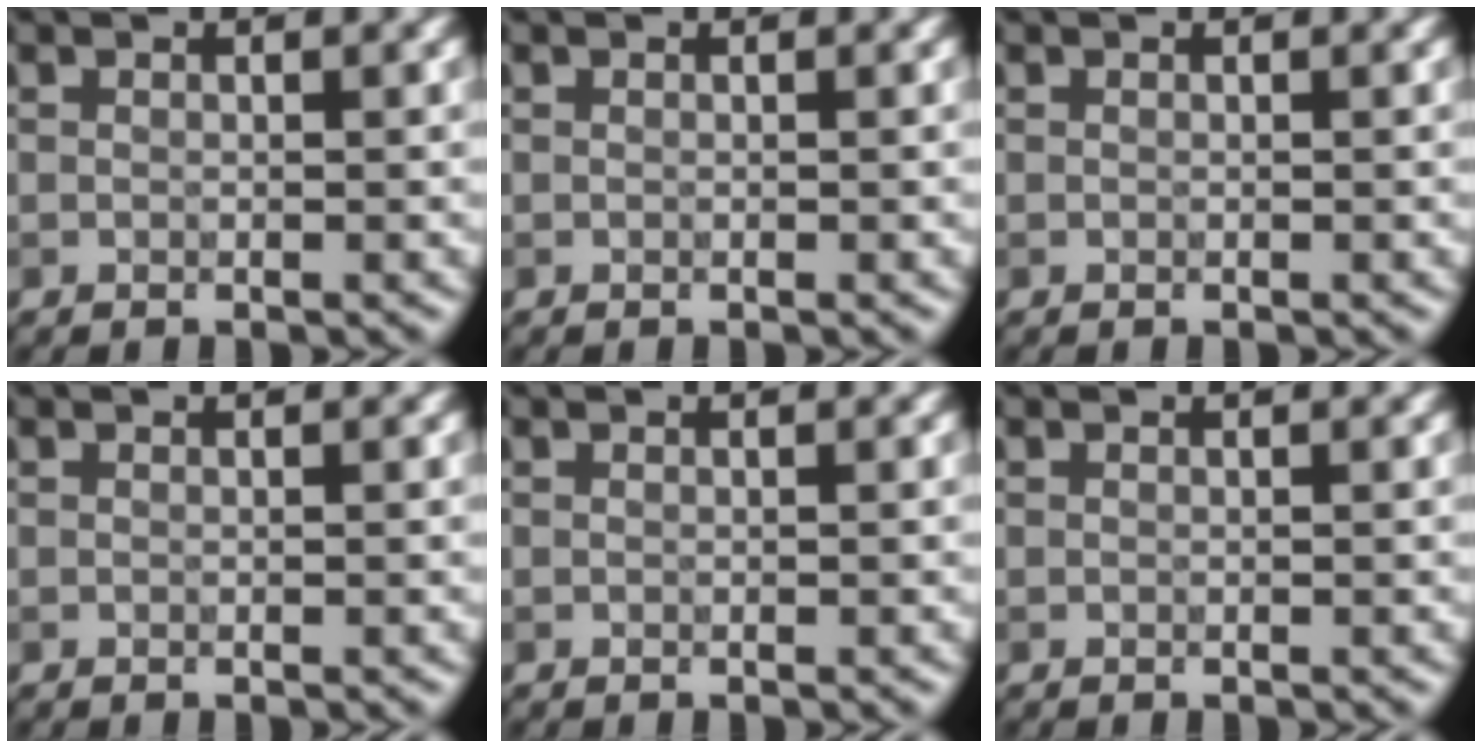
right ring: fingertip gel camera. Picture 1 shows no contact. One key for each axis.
{"total": 0.0}
{"total": 0.0}
{"total": 0.0}
{"total": 0.0}
{"total": 0.0}